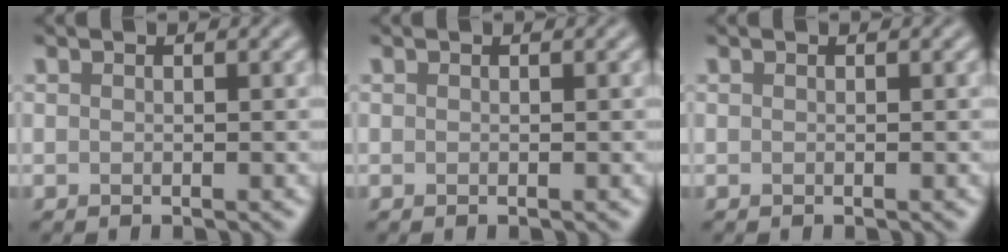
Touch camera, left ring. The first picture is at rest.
{"total": 0.0}
{"total": 0.0}